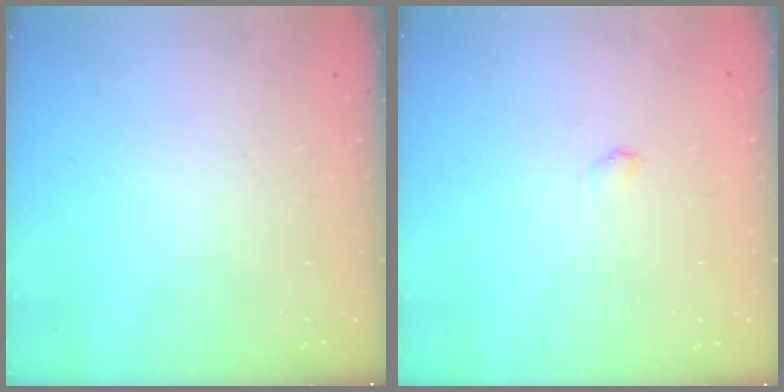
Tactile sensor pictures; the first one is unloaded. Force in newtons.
{"total": 3.3, "press": 3.2, "slide": 0.7}